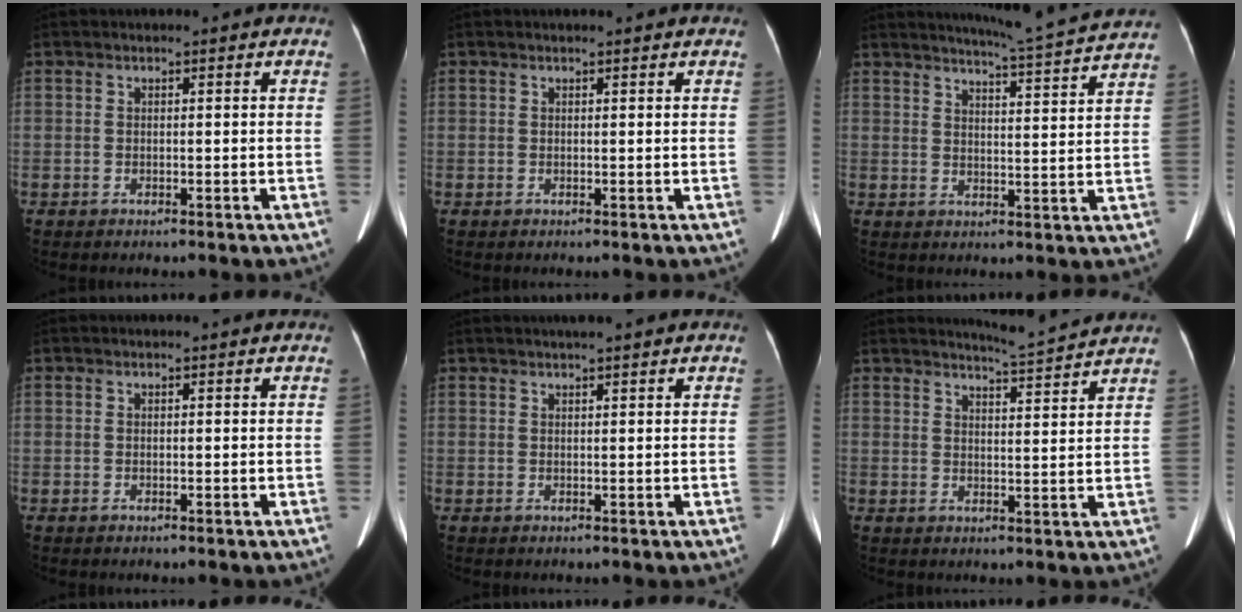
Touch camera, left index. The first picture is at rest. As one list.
[{"total": 1.7, "force": [1.6, 0.1, 0.5], "torque": [-0.011, 0.011, 0.017]}, {"total": 11.9, "force": [11.2, -1.6, 3.6], "torque": [-0.070, -0.020, 0.142]}, {"total": 0.0}, {"total": 3.2, "force": [2.5, 0.2, 1.9], "torque": [-0.024, 0.025, 0.037]}, {"total": 5.6, "force": [5.4, -1.1, 0.6], "torque": [-0.023, -0.011, 0.077]}]